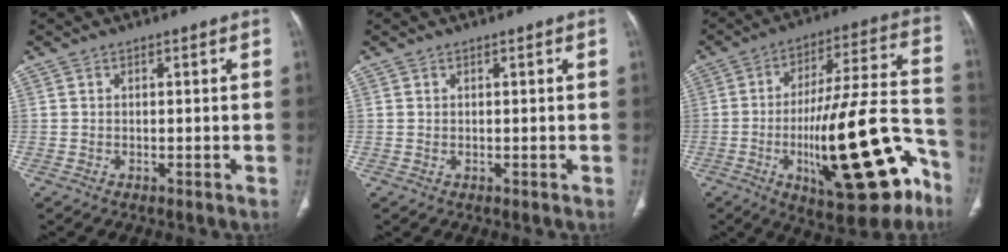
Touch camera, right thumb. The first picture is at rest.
{"total": 0.0}
{"total": 26.0, "force": [-10.4, 7.9, 22.5], "torque": [-0.317, 0.058, -0.146]}